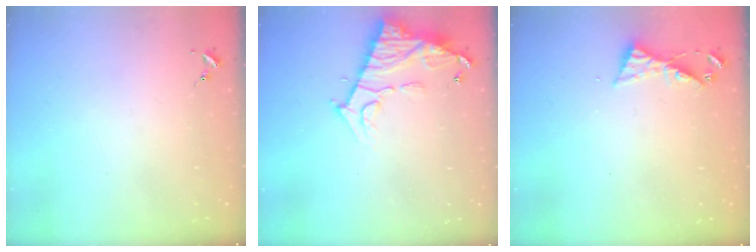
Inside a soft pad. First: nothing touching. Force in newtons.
{"total": 11.7, "press": 11.6, "slide": 0.8}
{"total": 5.2, "press": 5.2, "slide": 0.4}